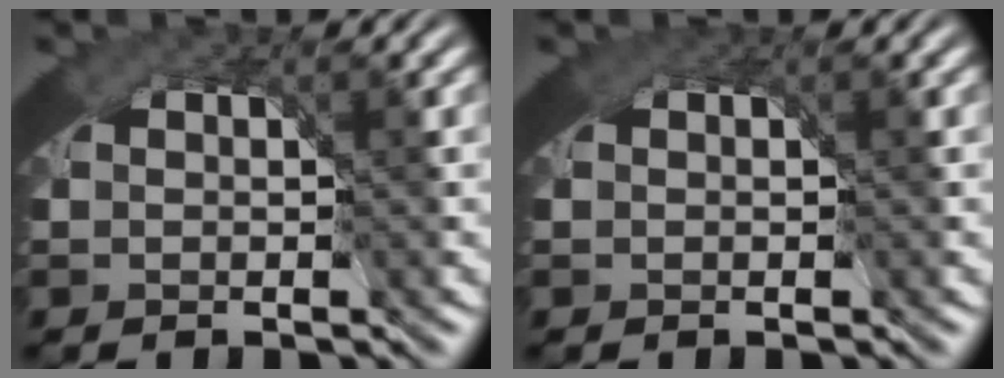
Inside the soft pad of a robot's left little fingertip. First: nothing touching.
{"total": 0.0}